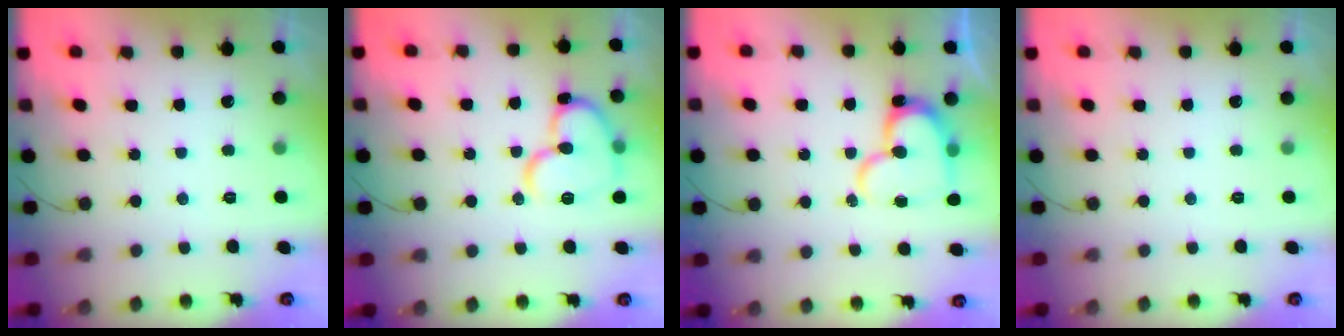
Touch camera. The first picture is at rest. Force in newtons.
{"total": 15.3, "press": 15.1, "slide": 2.0}
{"total": 16.2, "press": 16.1, "slide": 1.4}
{"total": 0.0}